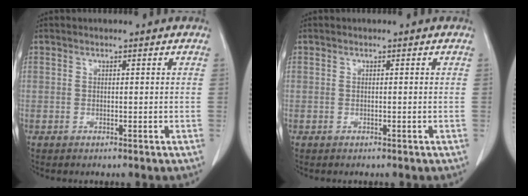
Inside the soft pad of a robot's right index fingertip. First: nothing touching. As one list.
[{"total": 0.0}]